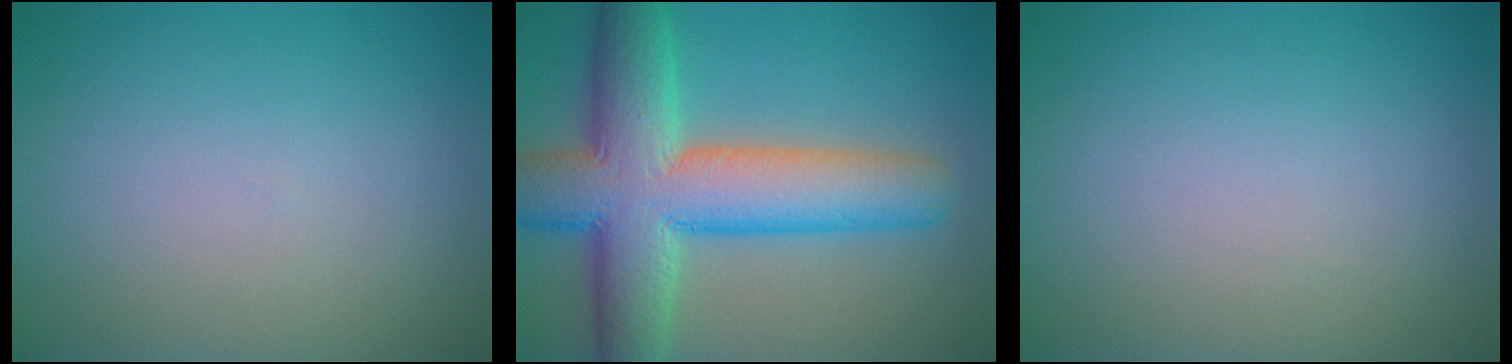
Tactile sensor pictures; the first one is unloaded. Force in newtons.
{"total": 11.7, "press": 11.7, "slide": 0.6}
{"total": 0.0}